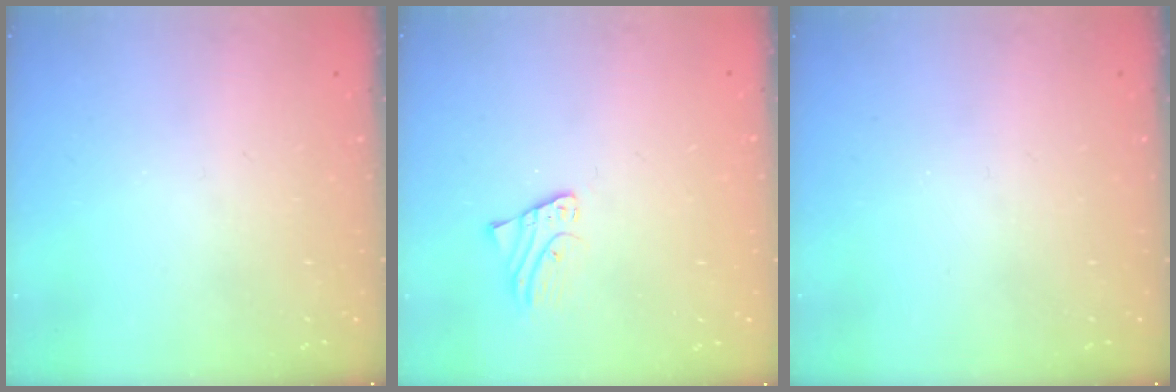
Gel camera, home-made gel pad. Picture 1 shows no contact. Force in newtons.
{"total": 1.3, "press": 1.3, "slide": 0.1}
{"total": 0.0}